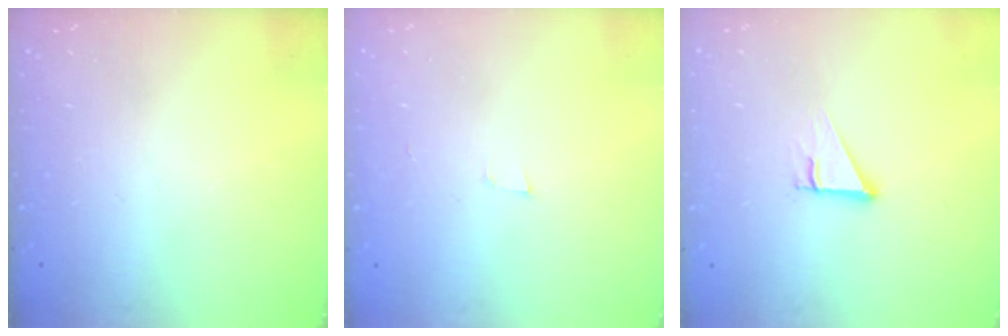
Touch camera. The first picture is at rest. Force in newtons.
{"total": 3.4, "press": 2.2, "slide": 2.6}
{"total": 2.5, "press": 2.5, "slide": 0.2}